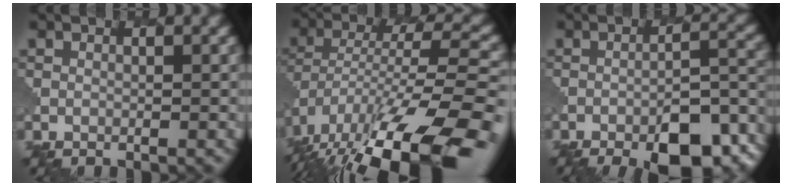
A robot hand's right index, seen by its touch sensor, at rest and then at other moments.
{"total": 15.3, "force": [-9.3, 5.1, 11.0], "torque": [-0.205, 0.008, -0.149]}
{"total": 10.8, "force": [-7.3, 3.3, 7.2], "torque": [-0.098, -0.004, -0.099]}